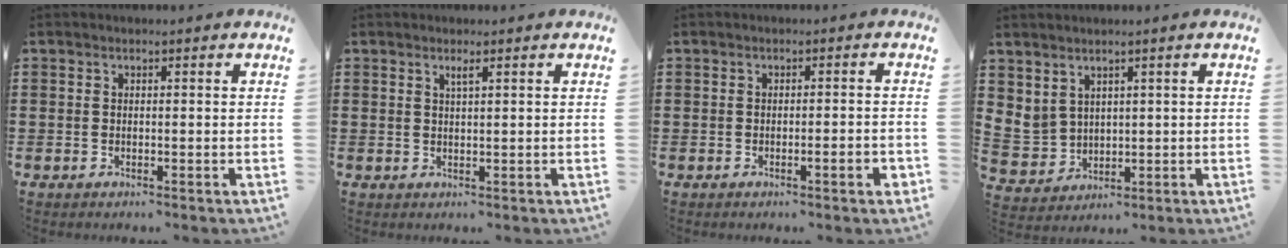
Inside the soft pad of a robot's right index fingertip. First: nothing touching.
{"total": 1.1, "force": [0.7, 0.1, 0.9], "torque": [-0.018, 0.000, 0.011]}
{"total": 2.1, "force": [-0.9, 0.1, 1.9], "torque": [-0.031, -0.003, -0.016]}
{"total": 3.6, "force": [2.4, 2.7, 0.5], "torque": [-0.035, -0.005, 0.044]}